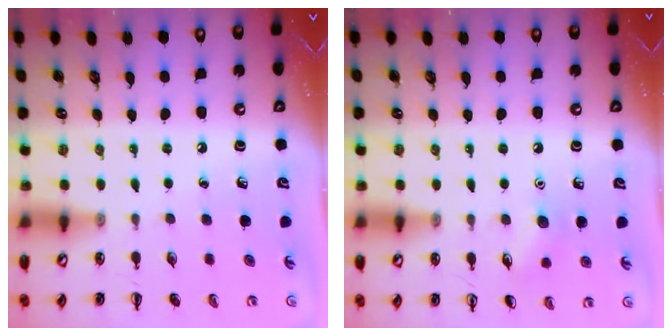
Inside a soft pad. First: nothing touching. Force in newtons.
{"total": 6.1, "press": 5.9, "slide": 1.8}